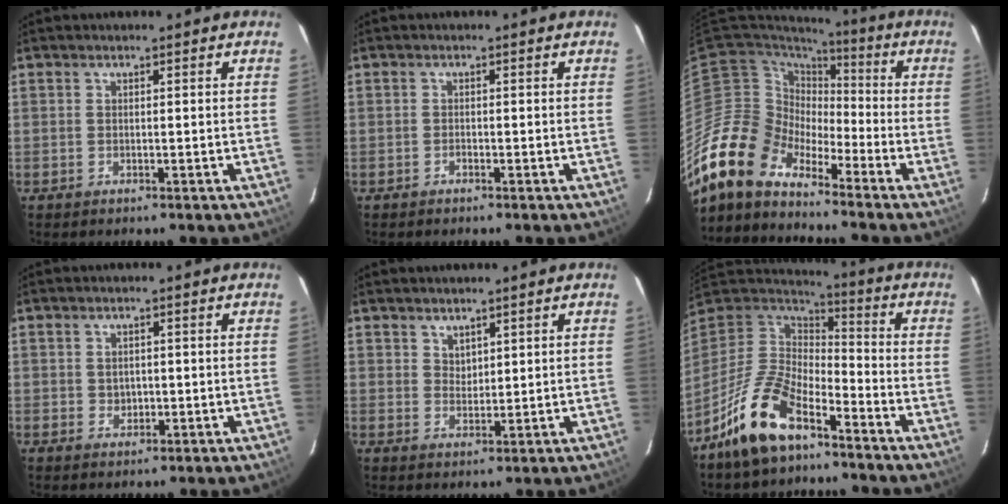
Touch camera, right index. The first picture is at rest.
{"total": 0.6, "force": [-0.5, 0.3, 0.1], "torque": [-0.001, 0.003, -0.010]}
{"total": 13.0, "force": [-10.8, 6.5, 3.0], "torque": [-0.061, 0.020, -0.218]}
{"total": 1.9, "force": [0.0, 1.9, 0.6], "torque": [-0.008, 0.002, 0.004]}
{"total": 2.4, "force": [1.9, 1.3, 0.4], "torque": [-0.001, 0.002, 0.036]}
{"total": 15.9, "force": [-10.6, 6.8, 9.6], "torque": [-0.208, -0.001, -0.199]}